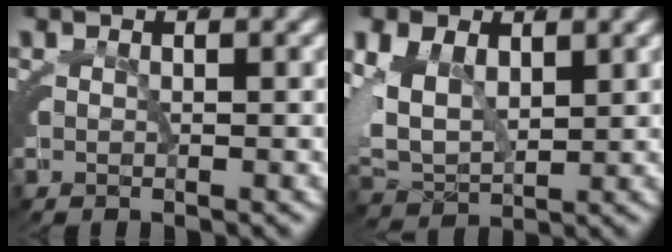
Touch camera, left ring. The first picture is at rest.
{"total": 9.3, "force": [0.4, 7.7, 5.3], "torque": [-0.146, -0.022, 0.011]}